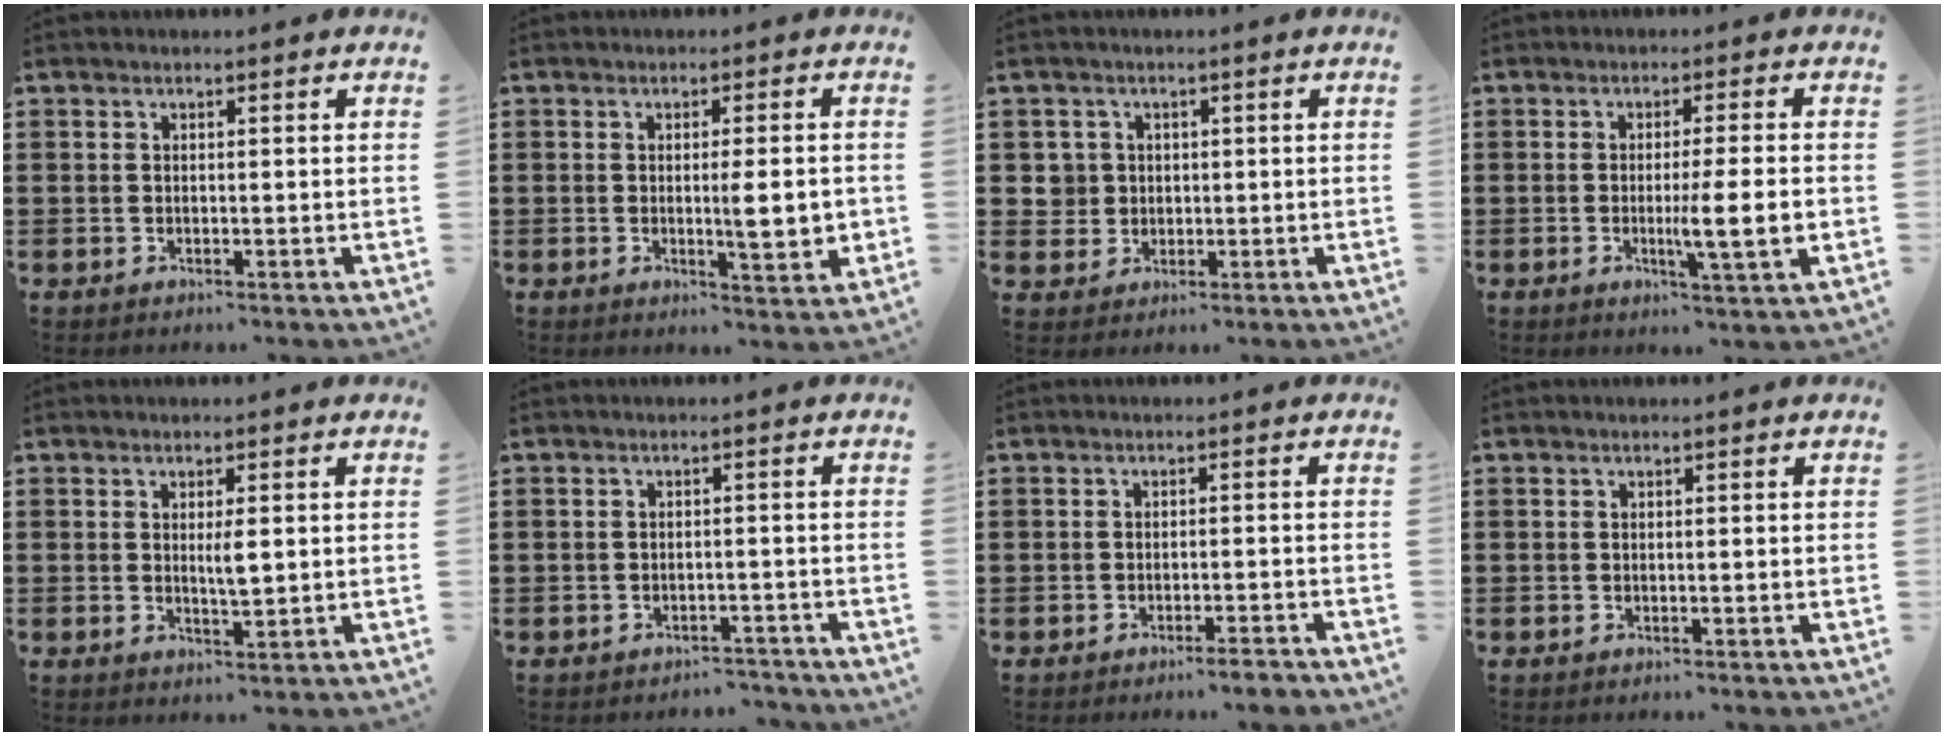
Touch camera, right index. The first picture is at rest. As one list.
[{"total": 5.3, "force": [-0.2, 0.7, 5.2], "torque": [-0.083, -0.007, -0.008]}, {"total": 3.3, "force": [0.3, 3.3, 0.6], "torque": [-0.028, 0.011, 0.004]}, {"total": 6.6, "force": [-1.1, 0.1, 6.5], "torque": [-0.100, -0.015, -0.022]}, {"total": 3.0, "force": [0.4, 0.7, 2.9], "torque": [-0.048, -0.002, 0.003]}, {"total": 2.2, "force": [-2.1, 0.4, -0.1], "torque": [-0.005, 0.001, -0.048]}, {"total": 2.1, "force": [-1.9, 0.0, 0.8], "torque": [-0.014, -0.001, -0.037]}, {"total": 0.0}]